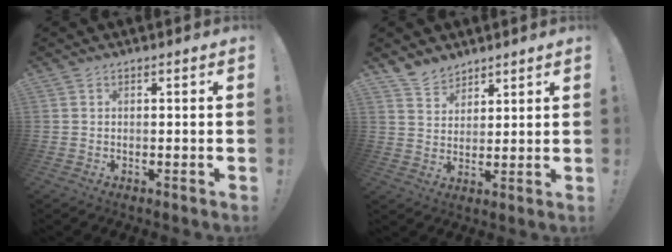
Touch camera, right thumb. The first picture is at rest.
{"total": 6.2, "force": [5.3, 3.2, 0.4], "torque": [-0.014, -0.037, 0.104]}